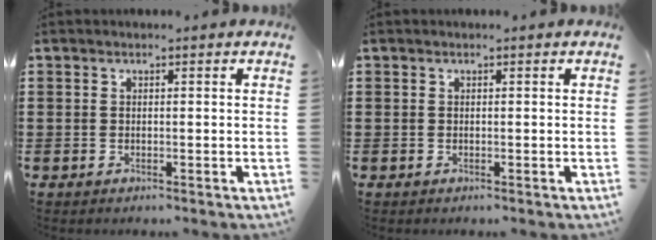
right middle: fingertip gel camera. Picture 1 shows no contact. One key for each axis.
{"total": 0.0}